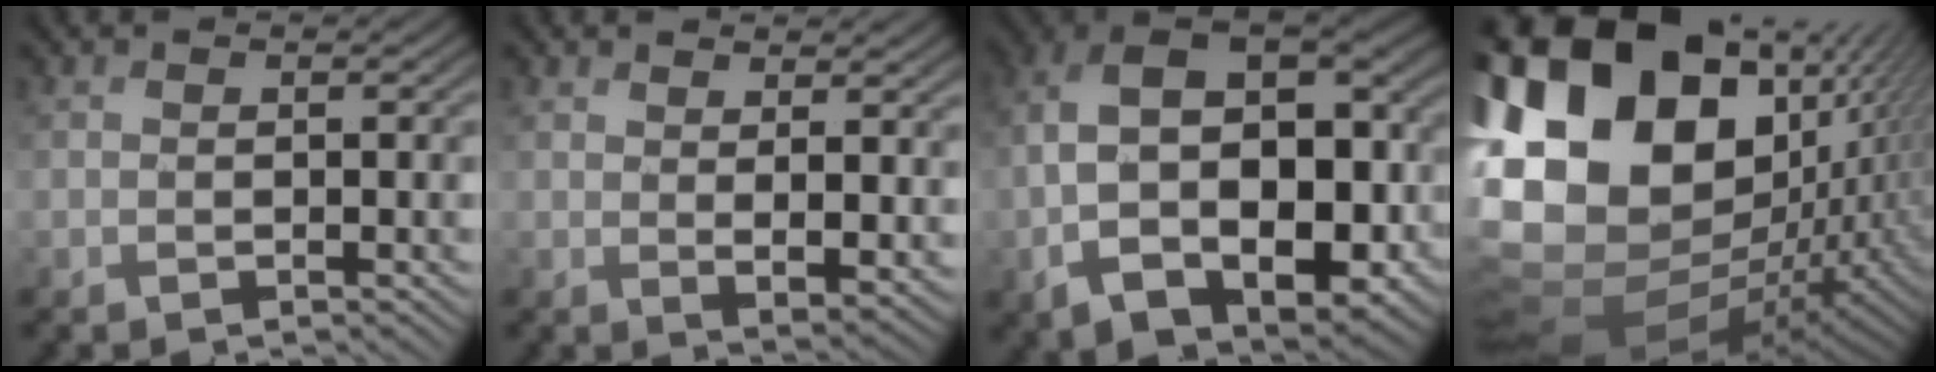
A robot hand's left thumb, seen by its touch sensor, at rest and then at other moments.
{"total": 4.6, "force": [2.4, 1.5, 3.6], "torque": [-0.063, -0.012, 0.050]}
{"total": 17.0, "force": [-3.0, 10.6, 12.9], "torque": [-0.249, -0.022, -0.025]}
{"total": 20.9, "force": [3.8, 15.4, 13.6], "torque": [-0.330, 0.044, 0.074]}